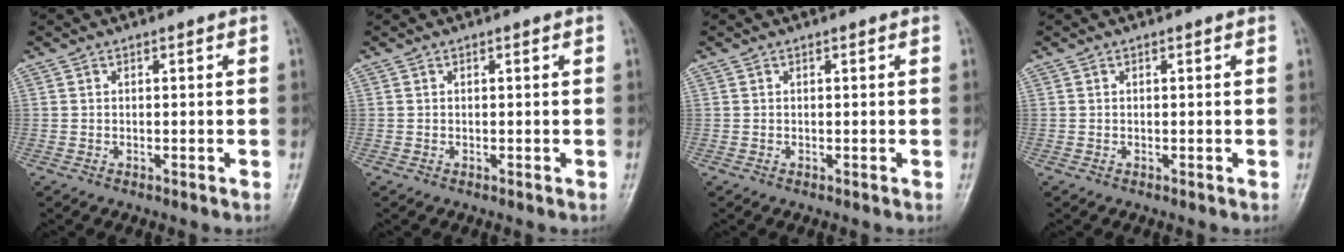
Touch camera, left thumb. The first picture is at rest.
{"total": 0.0}
{"total": 0.0}
{"total": 0.0}